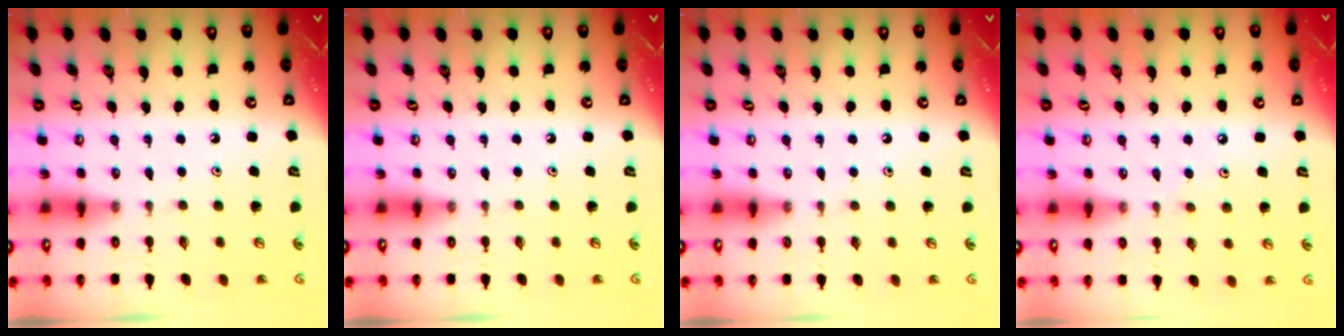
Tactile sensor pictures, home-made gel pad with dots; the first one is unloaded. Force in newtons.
{"total": 0.0}
{"total": 2.8, "press": 2.8, "slide": 0.4}
{"total": 4.0, "press": 4.0, "slide": 0.6}